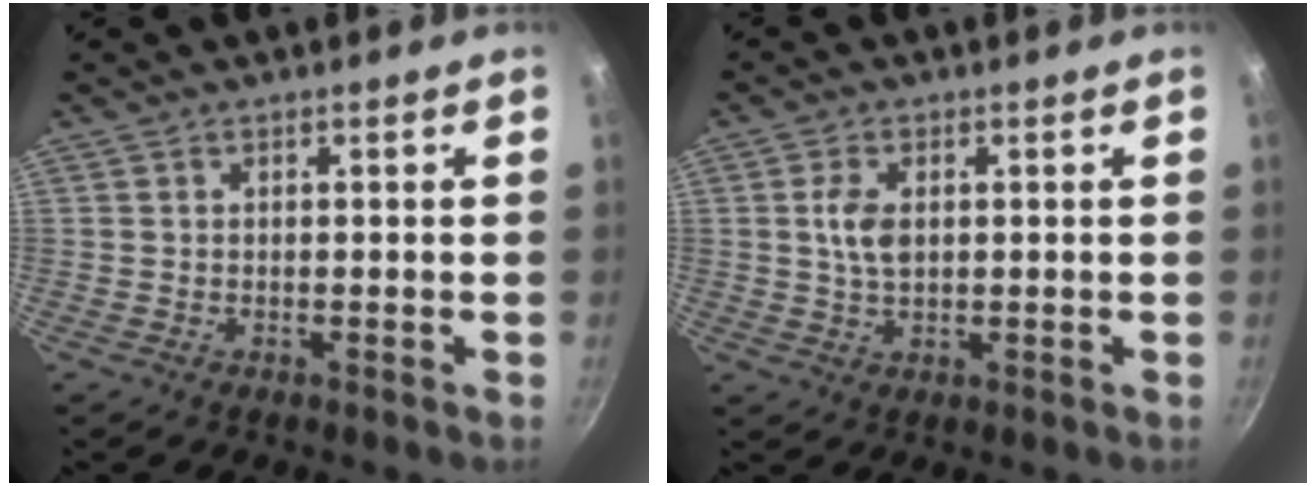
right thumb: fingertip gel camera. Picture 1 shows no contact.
{"total": 4.9, "force": [0.8, 2.9, 3.9], "torque": [-0.069, -0.001, 0.014]}